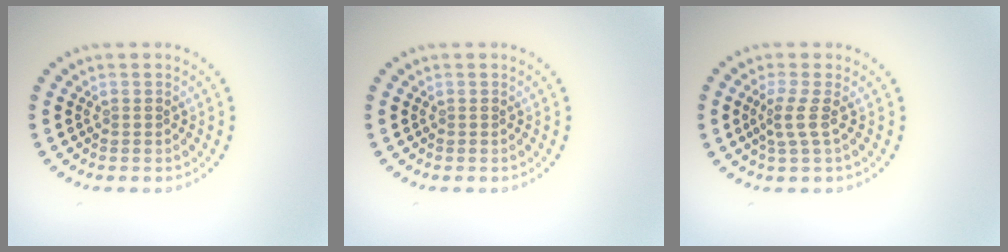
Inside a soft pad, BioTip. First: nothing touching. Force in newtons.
{"total": 0.0}
{"total": 1.9, "press": 1.5, "slide": 1.2}